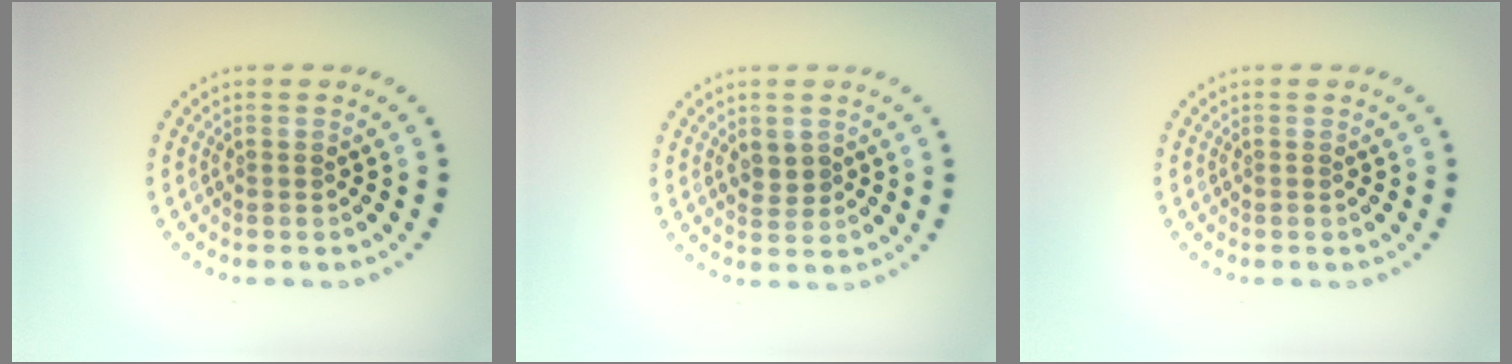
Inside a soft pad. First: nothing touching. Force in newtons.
{"total": 1.3, "press": 1.2, "slide": 0.6}
{"total": 0.0}